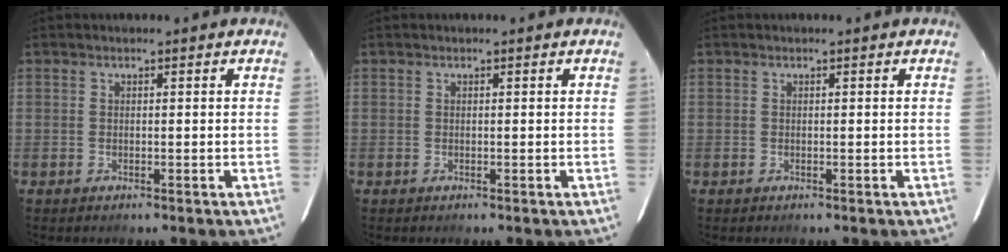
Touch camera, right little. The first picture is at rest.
{"total": 0.0}
{"total": 0.0}